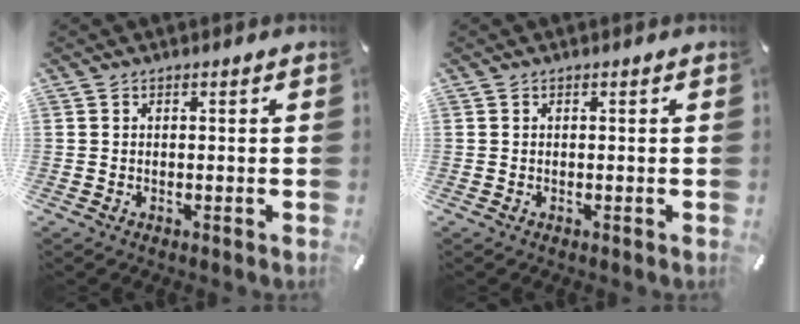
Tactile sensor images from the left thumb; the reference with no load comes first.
{"total": 0.0}